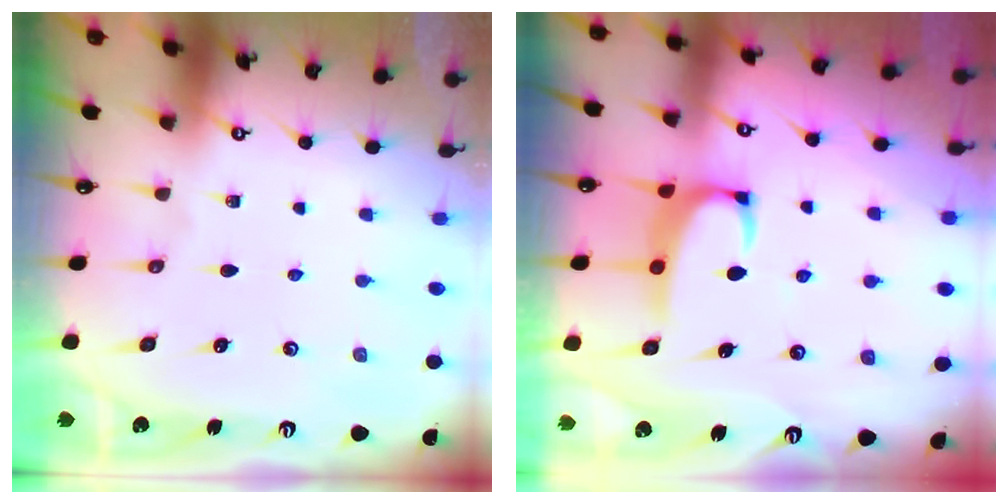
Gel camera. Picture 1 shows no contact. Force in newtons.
{"total": 2.4, "press": 2.3, "slide": 0.7}